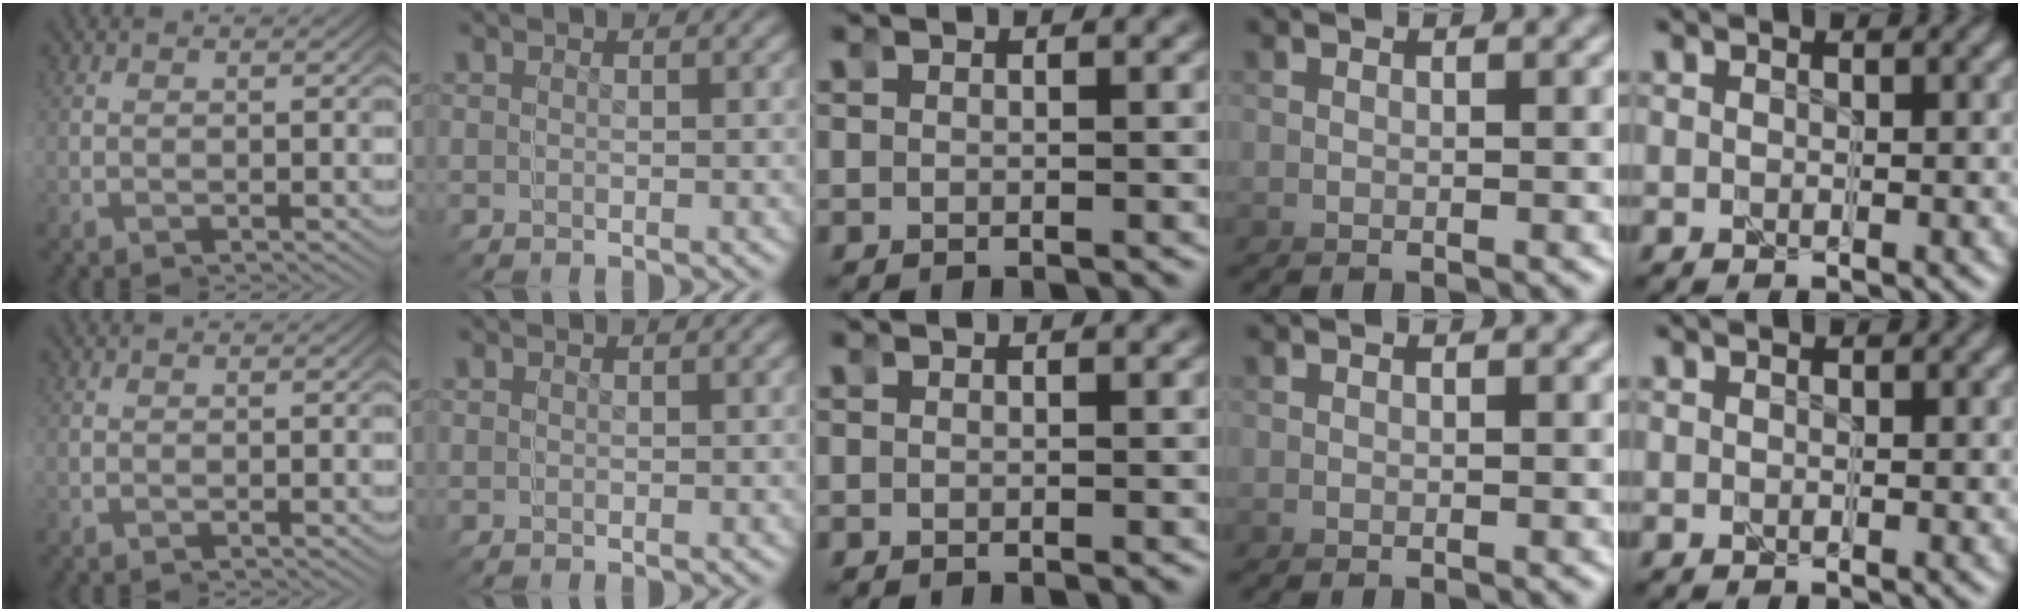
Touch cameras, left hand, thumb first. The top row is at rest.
{}